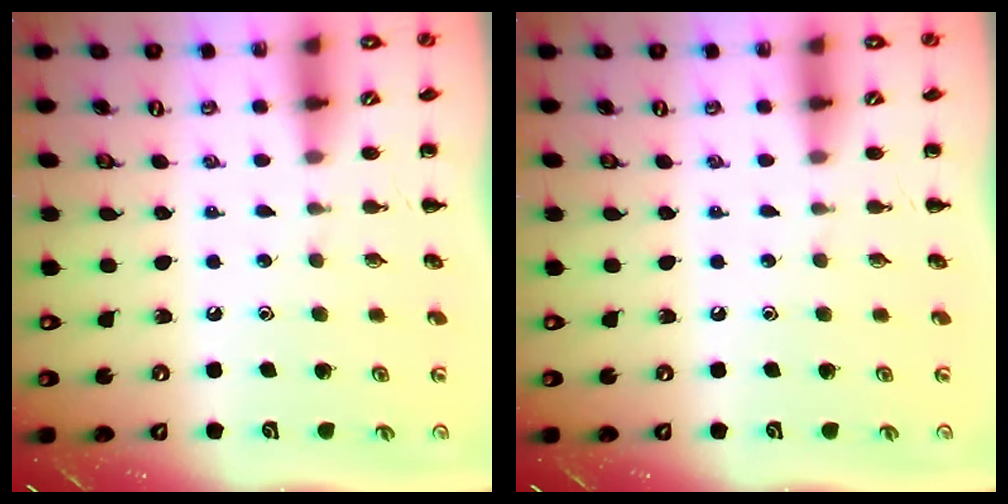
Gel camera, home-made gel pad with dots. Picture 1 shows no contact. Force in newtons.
{"total": 0.0}